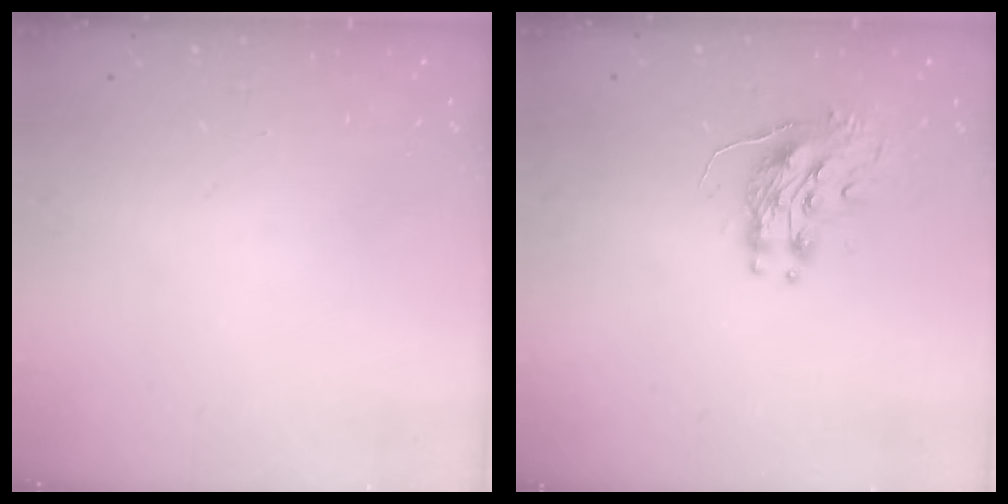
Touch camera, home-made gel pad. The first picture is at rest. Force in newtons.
{"total": 9.2, "press": 9.2, "slide": 0.7}